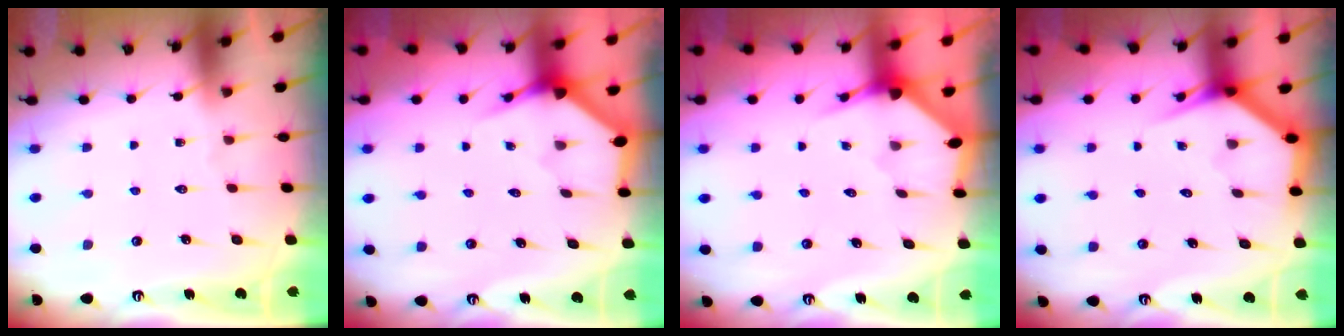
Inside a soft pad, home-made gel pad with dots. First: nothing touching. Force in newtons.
{"total": 3.4, "press": 3.4, "slide": 0.1}
{"total": 2.9, "press": 2.9, "slide": 0.3}
{"total": 3.5, "press": 3.5, "slide": 0.3}